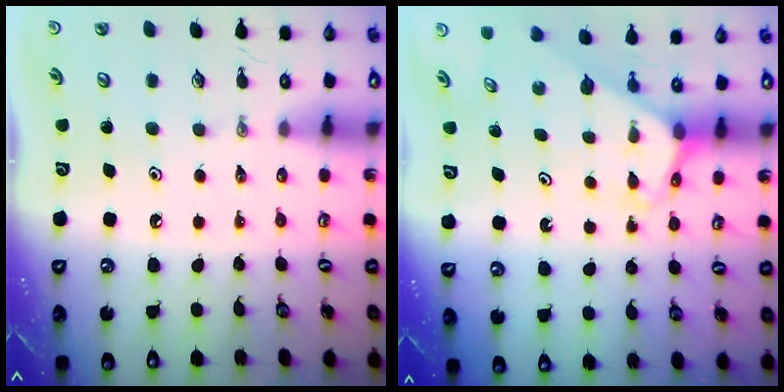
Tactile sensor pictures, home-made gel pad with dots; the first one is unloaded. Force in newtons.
{"total": 3.1, "press": 3.1, "slide": 0.2}